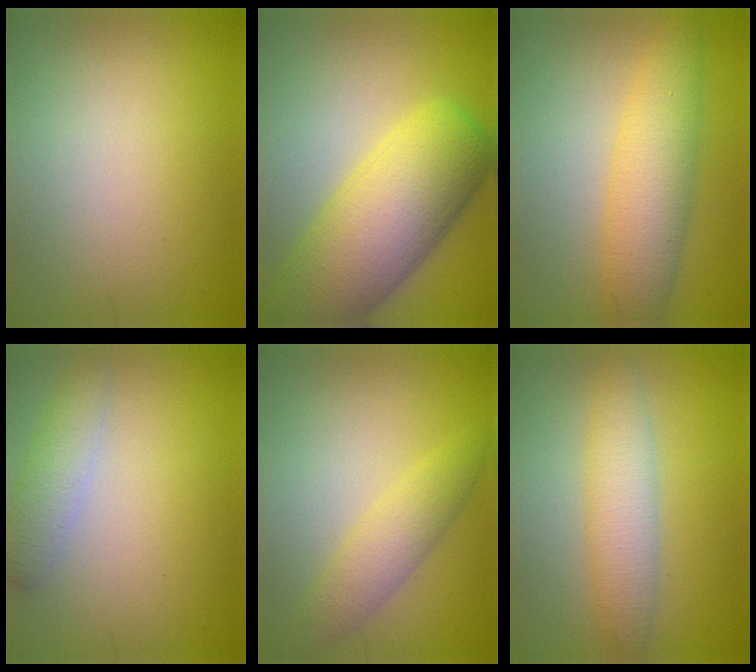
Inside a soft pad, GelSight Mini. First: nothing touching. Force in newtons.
{"total": 10.9, "press": 10.9, "slide": 0.5}
{"total": 5.4, "press": 5.4, "slide": 0.1}
{"total": 2.6, "press": 2.6, "slide": 0.1}
{"total": 2.4, "press": 2.4, "slide": 0.2}
{"total": 3.9, "press": 3.9, "slide": 0.1}